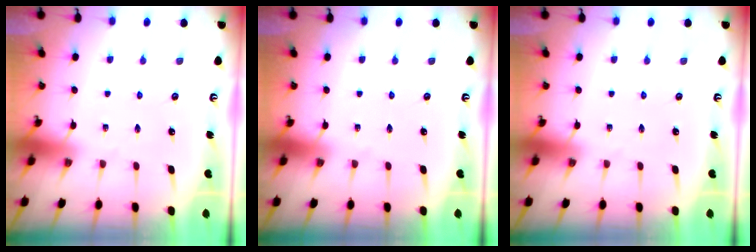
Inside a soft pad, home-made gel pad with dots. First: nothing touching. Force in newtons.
{"total": 0.0}
{"total": 0.0}